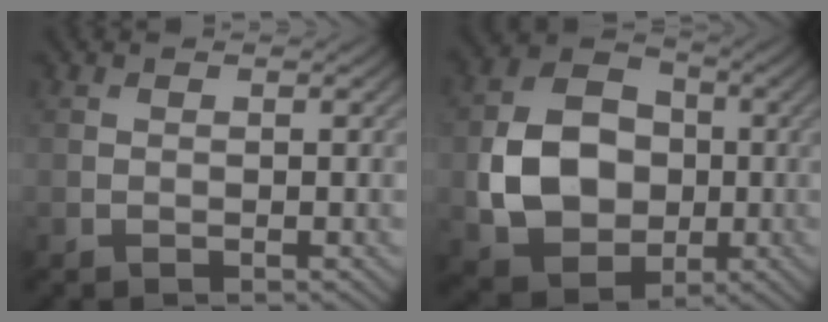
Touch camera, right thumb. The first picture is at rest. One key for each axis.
{"total": 10.7, "fx": -1.1, "fy": 8.6, "fz": 6.4, "tx": -0.143, "ty": 0.000, "tz": -0.025}